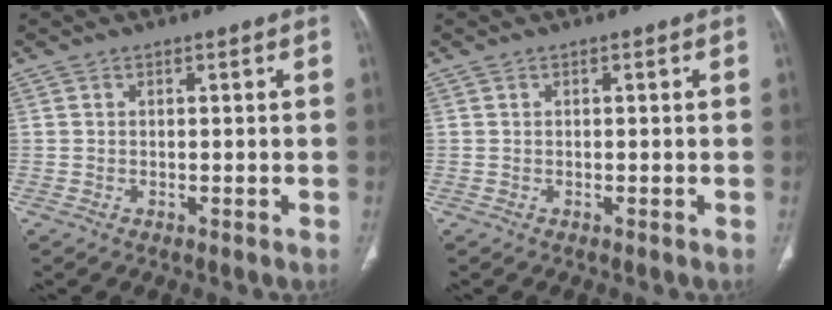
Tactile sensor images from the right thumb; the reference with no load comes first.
{"total": 0.0}